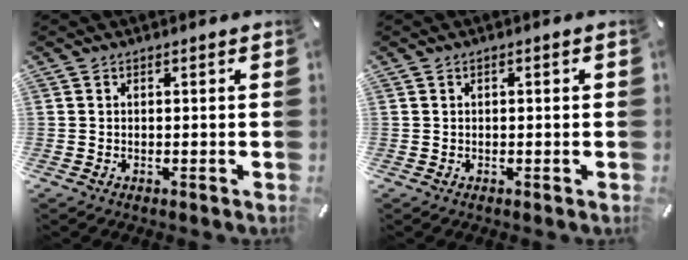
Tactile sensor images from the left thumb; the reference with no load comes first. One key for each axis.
{"total": 0.8, "fx": 0.0, "fy": 0.4, "fz": 0.7, "tx": -0.011, "ty": 0.002, "tz": -0.002}